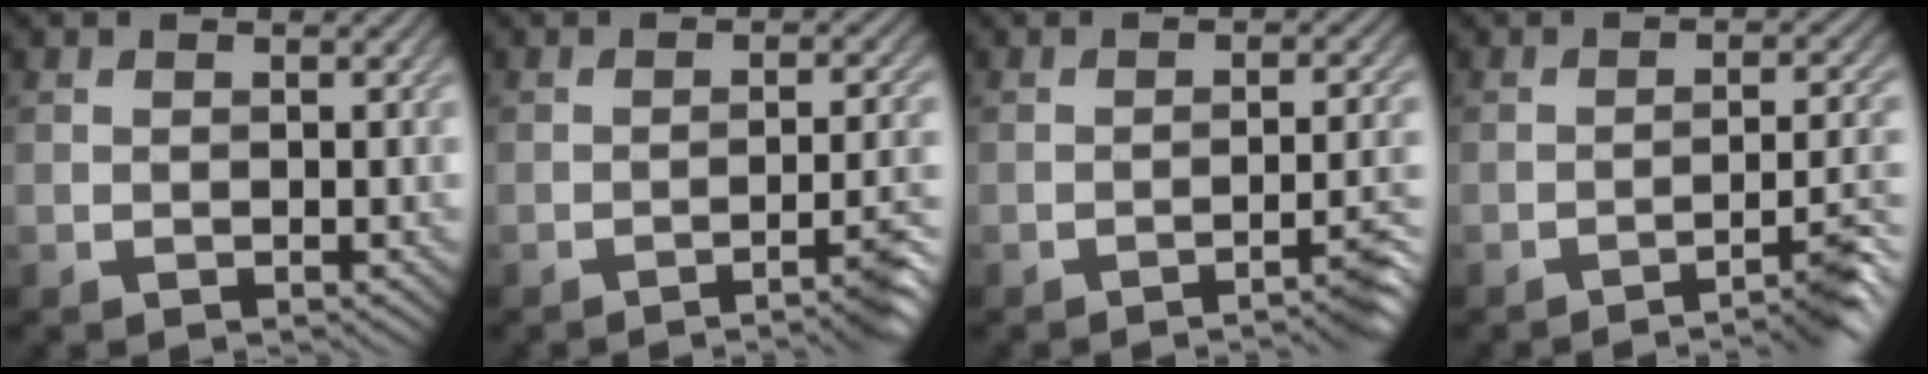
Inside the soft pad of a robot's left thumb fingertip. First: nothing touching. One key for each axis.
{"total": 5.7, "fx": -3.3, "fy": 0.7, "fz": 4.6, "tx": -0.060, "ty": 0.007, "tz": -0.054}
{"total": 4.9, "fx": -3.0, "fy": 0.5, "fz": 3.9, "tx": -0.048, "ty": 0.010, "tz": -0.053}
{"total": 6.5, "fx": -4.2, "fy": 0.7, "fz": 4.9, "tx": -0.063, "ty": 0.011, "tz": -0.069}